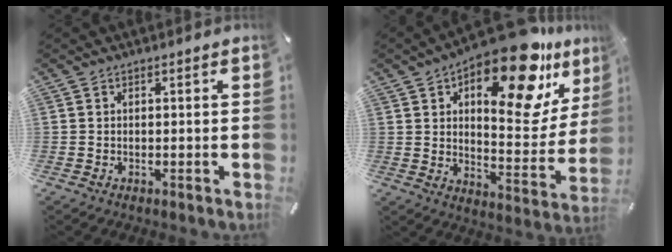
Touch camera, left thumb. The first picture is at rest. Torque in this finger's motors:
{"motor_torque": [2.50, 2.50, 1.49, -1.28, 0.24]}